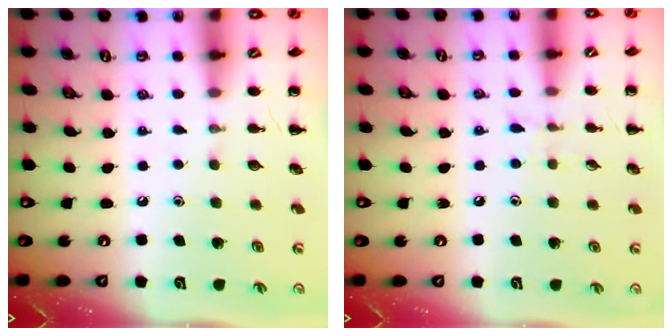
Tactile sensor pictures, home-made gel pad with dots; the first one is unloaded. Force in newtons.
{"total": 6.0, "press": 5.5, "slide": 2.3}